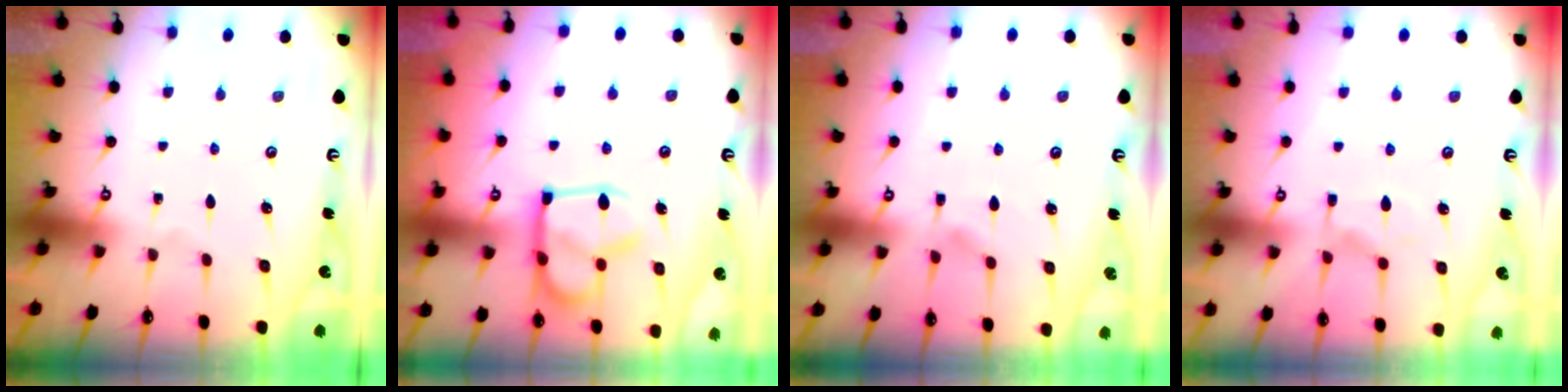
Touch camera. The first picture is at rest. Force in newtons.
{"total": 9.2, "press": 9.0, "slide": 1.7}
{"total": 1.8, "press": 1.6, "slide": 1.0}
{"total": 6.0, "press": 5.8, "slide": 1.3}